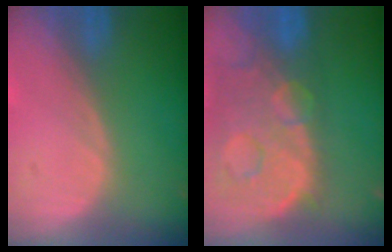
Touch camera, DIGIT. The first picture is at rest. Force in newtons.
{"total": 14.1, "press": 11.5, "slide": 8.2}